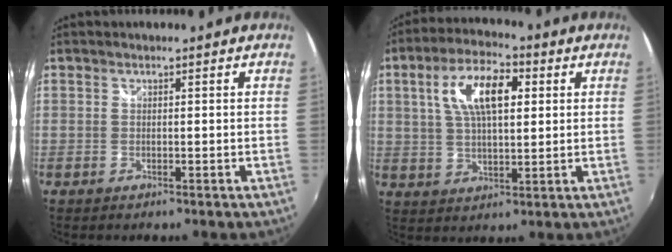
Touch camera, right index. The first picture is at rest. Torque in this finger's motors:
{"motor_torque": [0.84, 0.57, 0.27, 0.15]}